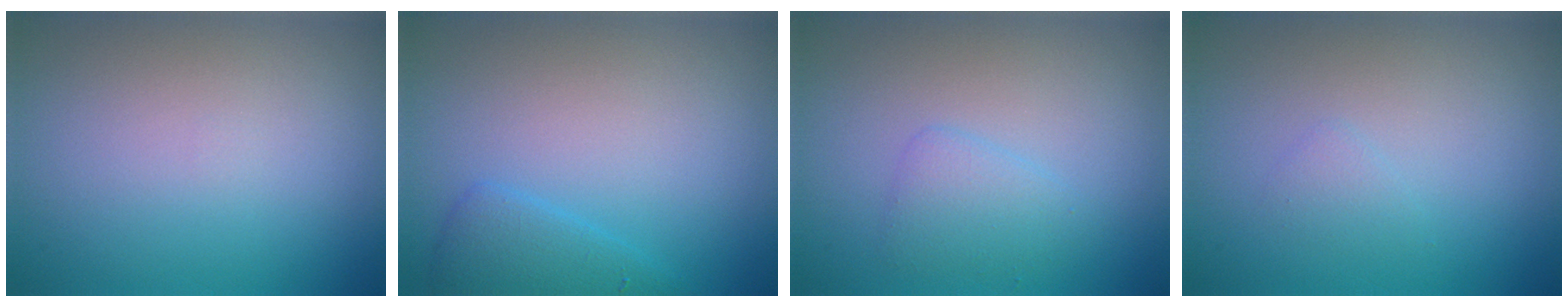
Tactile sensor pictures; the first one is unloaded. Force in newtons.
{"total": 2.2, "press": 2.2, "slide": 0.2}
{"total": 1.8, "press": 1.8, "slide": 0.1}
{"total": 0.8, "press": 0.8, "slide": 0.1}